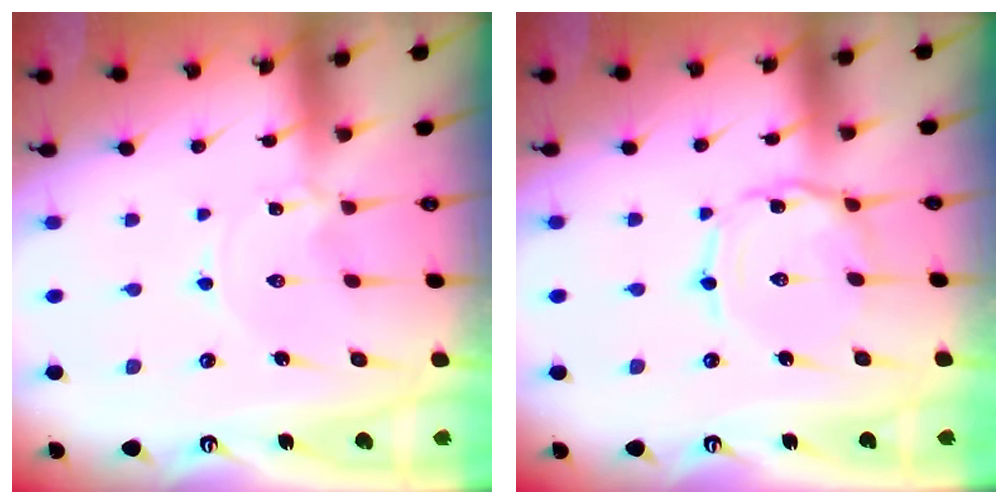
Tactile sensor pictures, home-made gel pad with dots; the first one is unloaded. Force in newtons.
{"total": 4.2, "press": 4.2, "slide": 0.4}